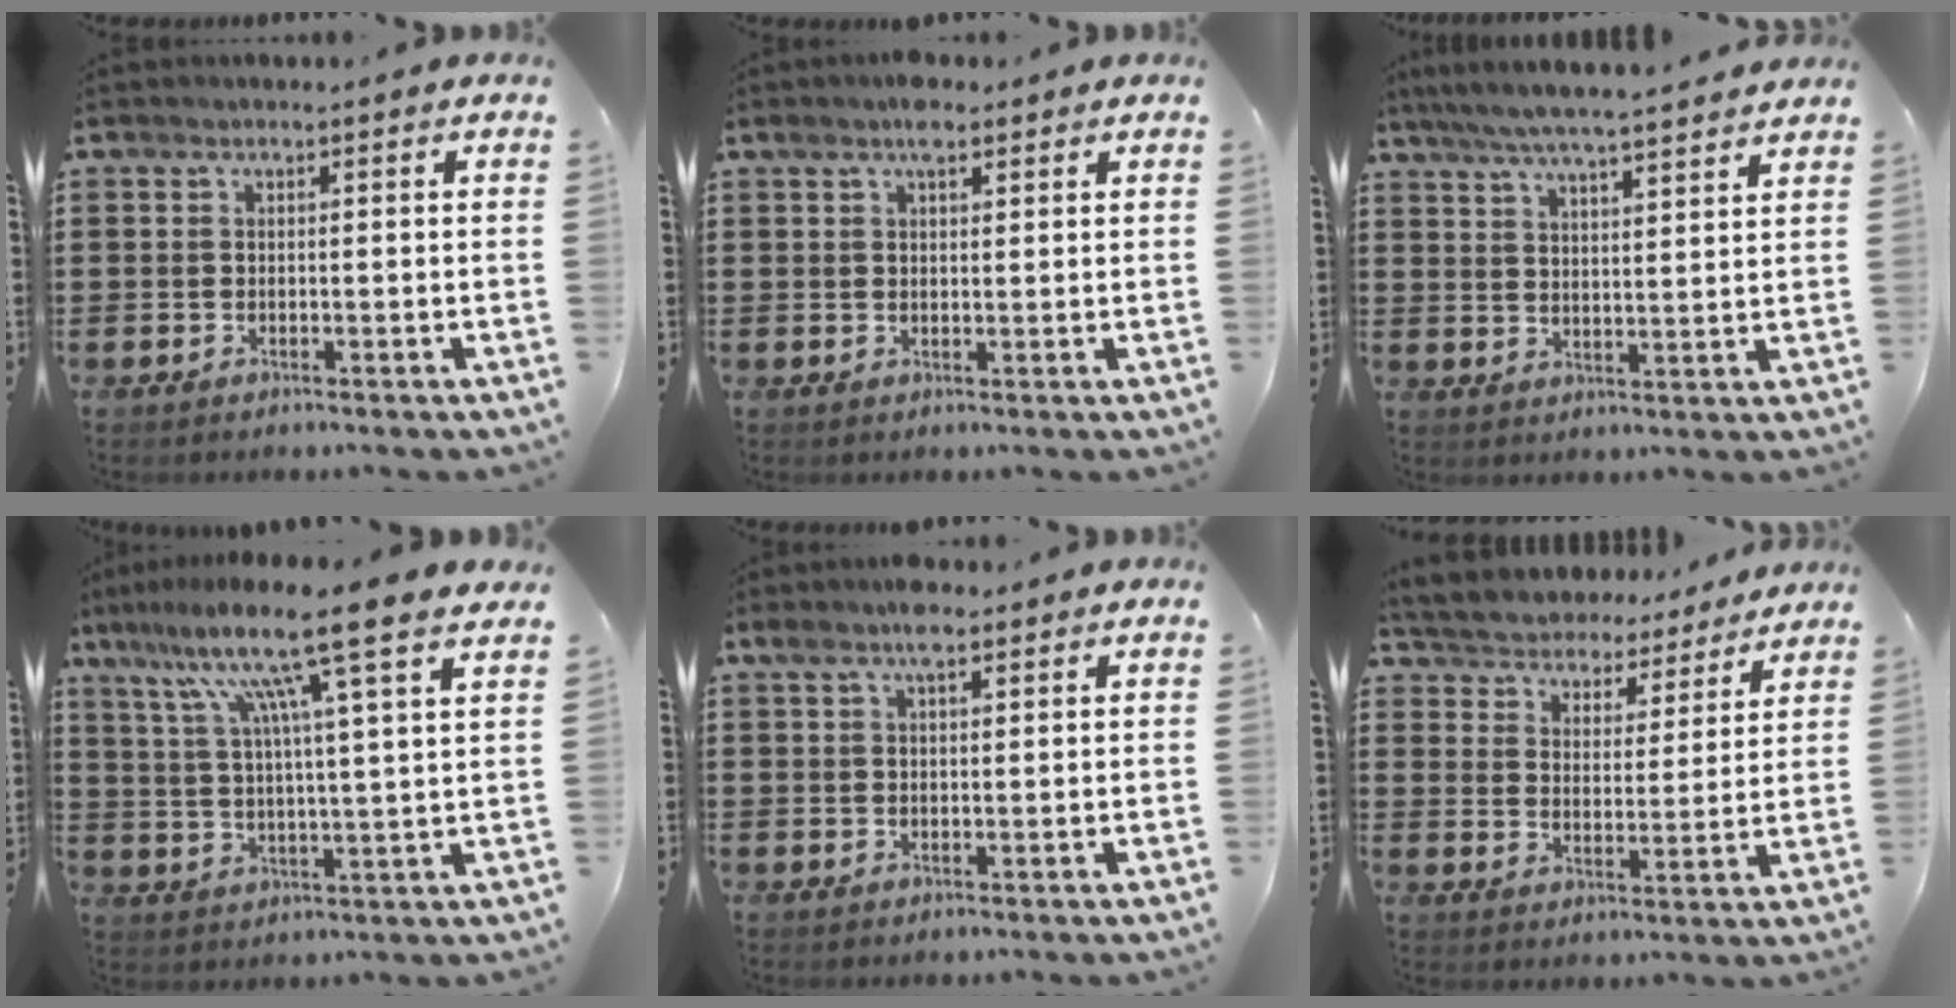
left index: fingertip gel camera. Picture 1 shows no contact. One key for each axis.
{"total": 3.4, "fx": 2.4, "fy": 1.2, "fz": 2.2, "tx": -0.039, "ty": 0.002, "tz": 0.041}
{"total": 5.6, "fx": 5.1, "fy": -0.1, "fz": 2.1, "tx": -0.059, "ty": -0.026, "tz": 0.089}
{"total": 12.7, "fx": 9.0, "fy": -0.1, "fz": 8.9, "tx": -0.185, "ty": -0.034, "tz": 0.141}
{"total": 4.1, "fx": 2.8, "fy": 1.3, "fz": 2.7, "tx": -0.050, "ty": 0.003, "tz": 0.048}
{"total": 4.5, "fx": 4.5, "fy": 0.3, "fz": -0.7, "tx": -0.015, "ty": -0.036, "tz": 0.072}